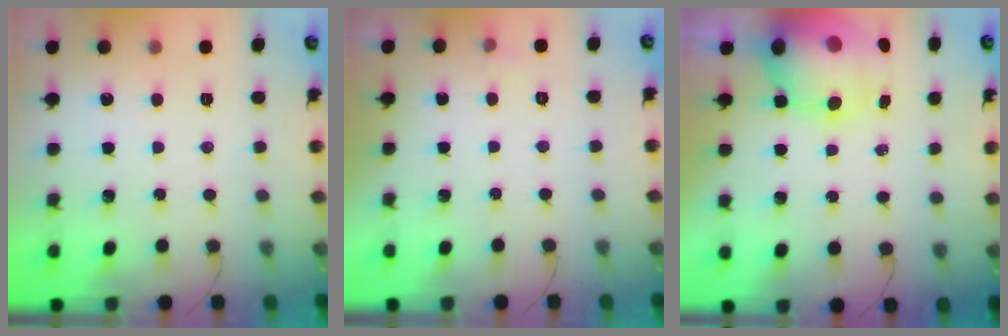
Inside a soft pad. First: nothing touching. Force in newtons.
{"total": 2.6, "press": 2.4, "slide": 1.0}
{"total": 11.9, "press": 11.4, "slide": 3.4}